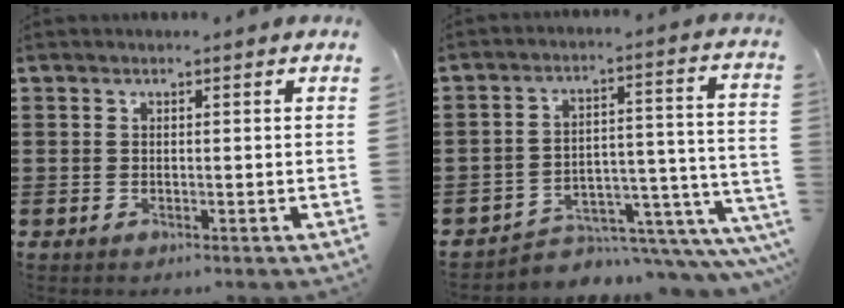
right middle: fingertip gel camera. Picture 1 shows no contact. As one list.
[{"total": 5.5, "force": [-4.6, 2.2, 1.9], "torque": [-0.034, -0.003, -0.084]}]